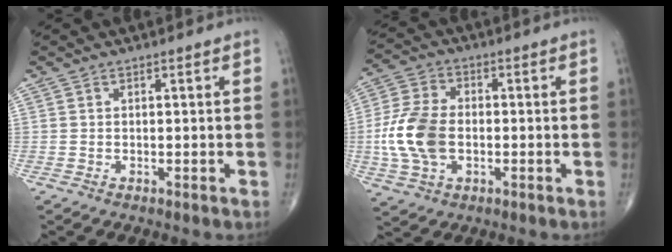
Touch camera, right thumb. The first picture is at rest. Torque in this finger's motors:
{"motor_torque": [0.75, 1.77, 1.07, -0.39, 0.15]}